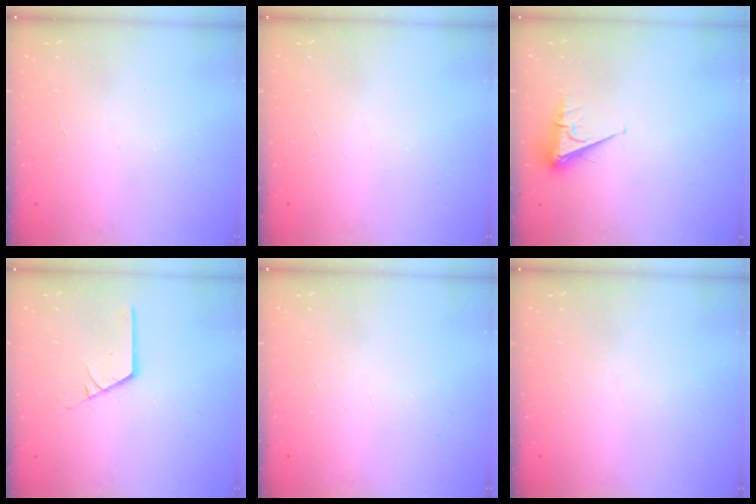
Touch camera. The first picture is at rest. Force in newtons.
{"total": 0.0}
{"total": 5.2, "press": 5.2, "slide": 0.5}
{"total": 2.5, "press": 2.5, "slide": 0.2}
{"total": 0.0}
{"total": 0.0}